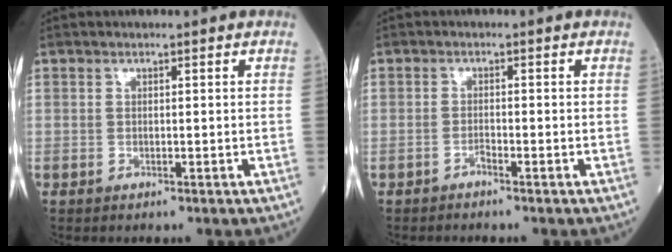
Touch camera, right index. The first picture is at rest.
{"total": 0.9, "force": [-0.8, 0.1, 0.5], "torque": [-0.011, 0.001, -0.015]}